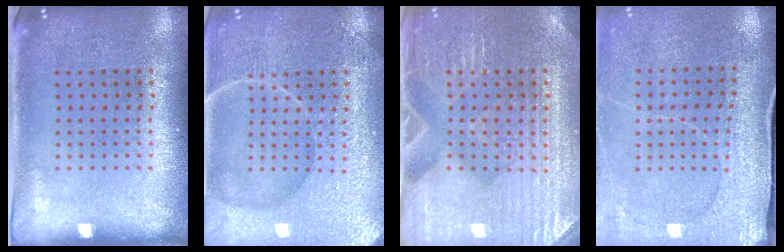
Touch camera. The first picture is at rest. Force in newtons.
{"total": 7.0, "press": 6.9, "slide": 1.0}
{"total": 4.0, "press": 3.8, "slide": 1.0}
{"total": 2.9, "press": 2.9, "slide": 0.4}